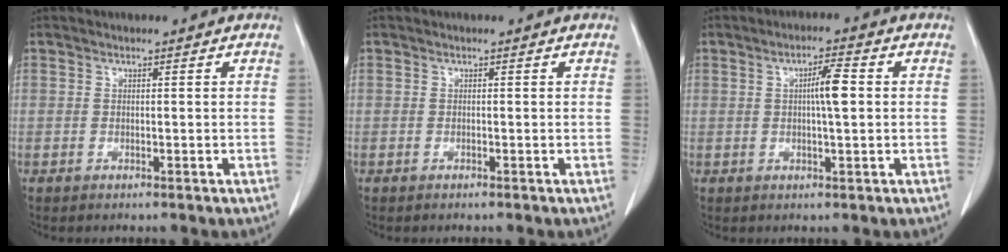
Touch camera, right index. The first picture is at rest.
{"total": 0.0}
{"total": 4.4, "force": [0.5, 0.4, 4.4], "torque": [-0.076, 0.004, 0.006]}